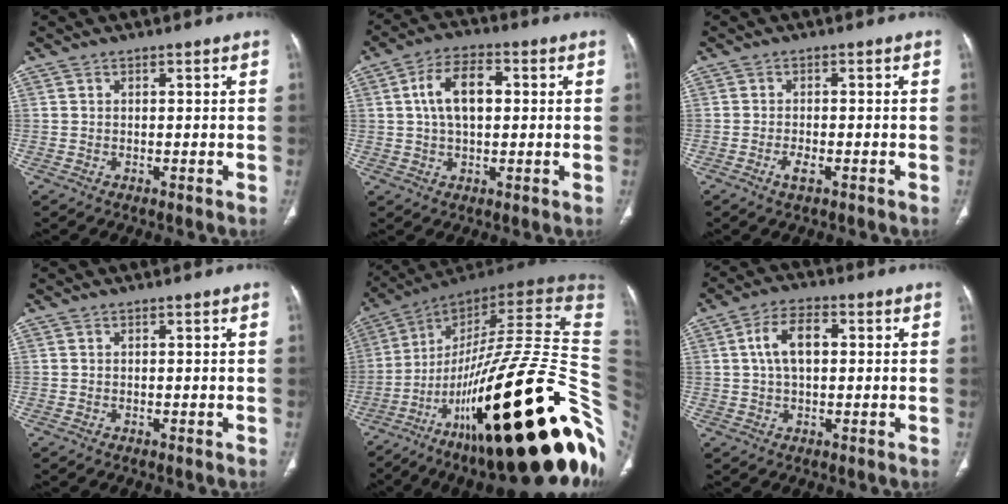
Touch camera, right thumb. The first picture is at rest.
{"total": 8.9, "force": [1.3, 5.0, 7.3], "torque": [-0.128, 0.014, 0.020]}
{"total": 2.4, "force": [-1.3, 0.8, 1.9], "torque": [-0.039, 0.004, -0.024]}
{"total": 0.0}
{"total": 46.1, "force": [-12.4, 12.3, 42.7], "torque": [-0.544, 0.080, -0.195]}
{"total": 7.2, "force": [1.0, 4.0, 5.9], "torque": [-0.108, 0.014, 0.016]}